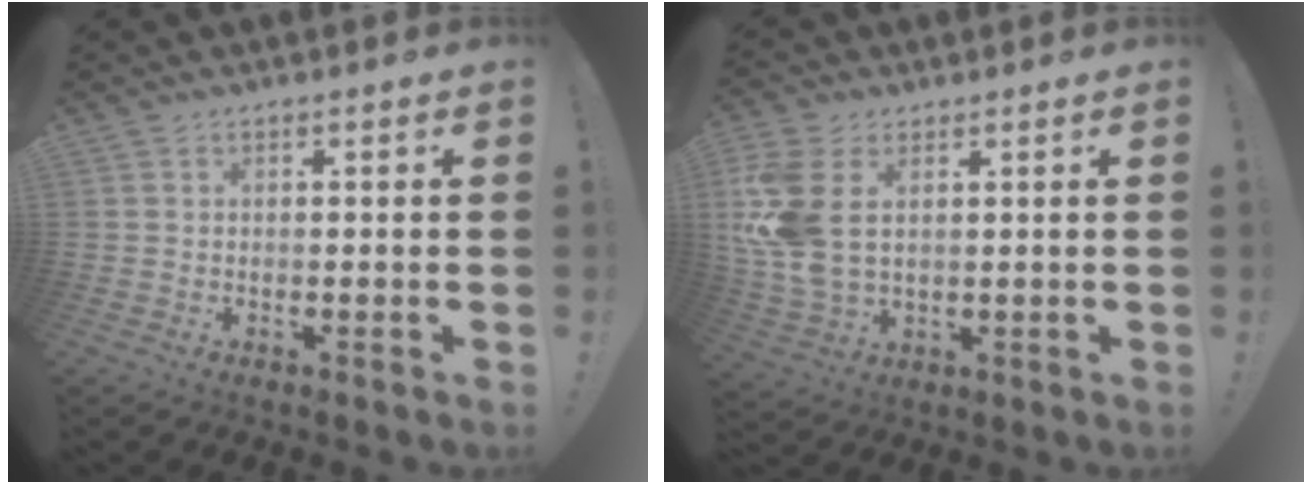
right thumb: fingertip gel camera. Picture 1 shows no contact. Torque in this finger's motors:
{"motor_torque": [0.33, 0.40, 1.10, 0.54, 0.52]}